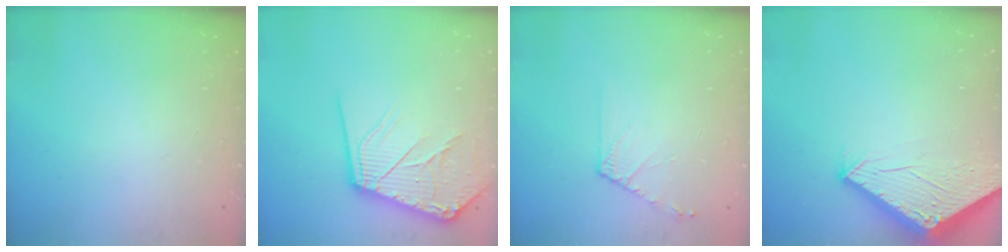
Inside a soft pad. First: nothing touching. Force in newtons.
{"total": 14.8, "press": 14.7, "slide": 2.0}
{"total": 6.5, "press": 6.4, "slide": 1.1}
{"total": 2.8, "press": 2.8, "slide": 0.1}